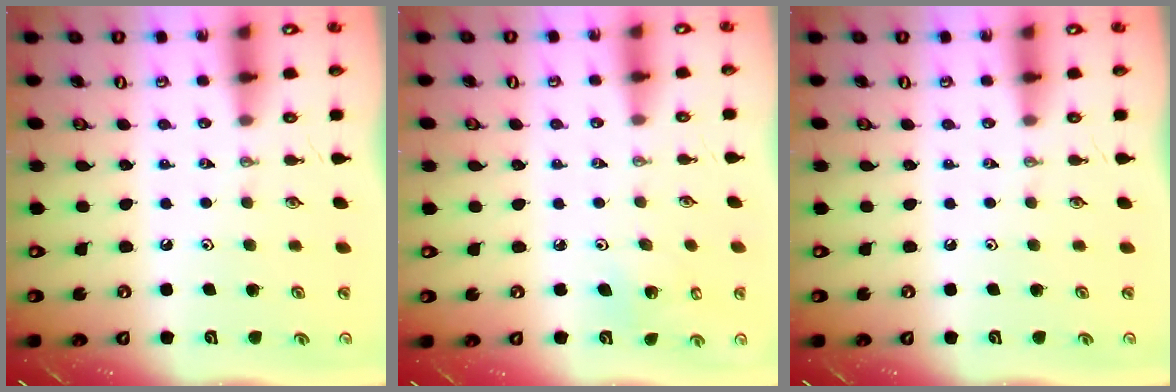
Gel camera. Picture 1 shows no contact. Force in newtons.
{"total": 4.5, "press": 4.5, "slide": 0.4}
{"total": 0.0}